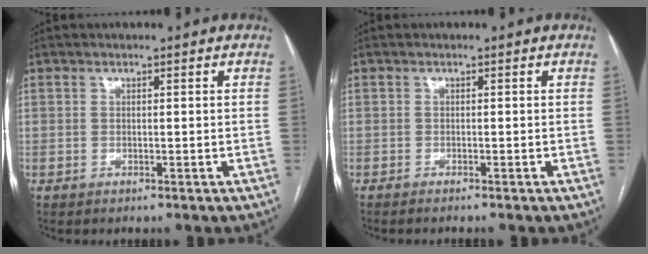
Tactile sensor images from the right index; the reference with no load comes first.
{"total": 2.0, "force": [-1.7, 0.0, 0.9], "torque": [-0.012, -0.001, -0.021]}